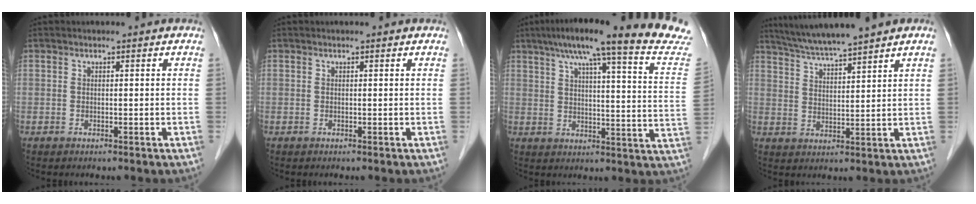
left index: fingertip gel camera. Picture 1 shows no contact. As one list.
[{"total": 0.0}, {"total": 24.8, "force": [21.0, 0.0, 13.2], "torque": [-0.189, -0.039, 0.255]}, {"total": 8.7, "force": [7.7, -1.0, 4.0], "torque": [-0.074, 0.016, 0.135]}]